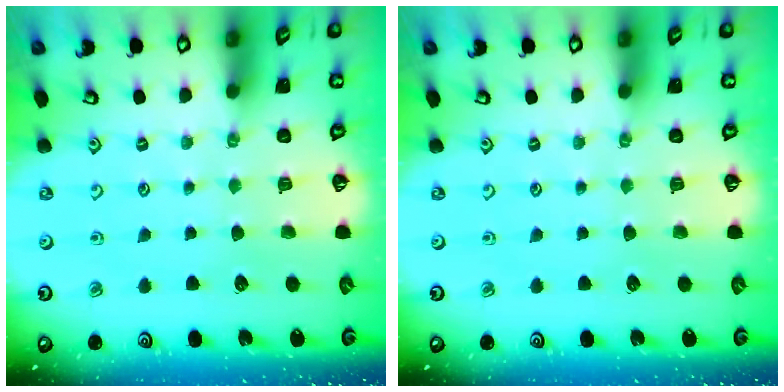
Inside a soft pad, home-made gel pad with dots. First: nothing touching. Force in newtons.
{"total": 0.0}